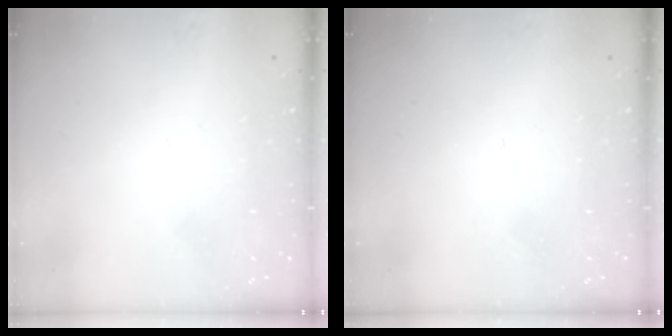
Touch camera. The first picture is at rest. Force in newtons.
{"total": 0.0}